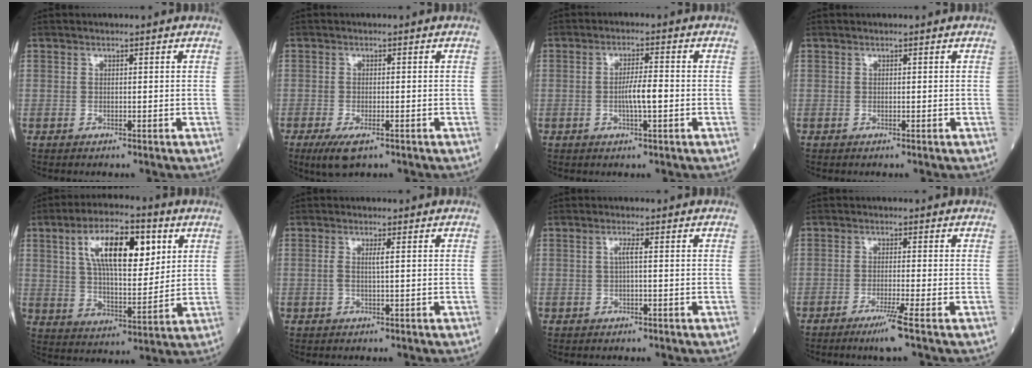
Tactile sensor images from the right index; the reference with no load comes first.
{"total": 4.4, "force": [-2.5, 1.4, 3.4], "torque": [-0.067, -0.011, -0.038]}
{"total": 4.0, "force": [-0.8, 0.4, 3.9], "torque": [-0.071, 0.000, -0.015]}
{"total": 0.0}
{"total": 15.7, "force": [6.3, 6.7, 12.7], "torque": [-0.216, 0.021, 0.105]}
{"total": 1.6, "force": [0.2, -0.1, 1.6], "torque": [-0.038, 0.000, 0.001]}
{"total": 1.3, "force": [0.0, -0.1, 1.3], "torque": [-0.026, 0.002, -0.001]}
{"total": 4.0, "force": [-2.4, -1.2, 2.9], "torque": [-0.055, -0.012, -0.050]}